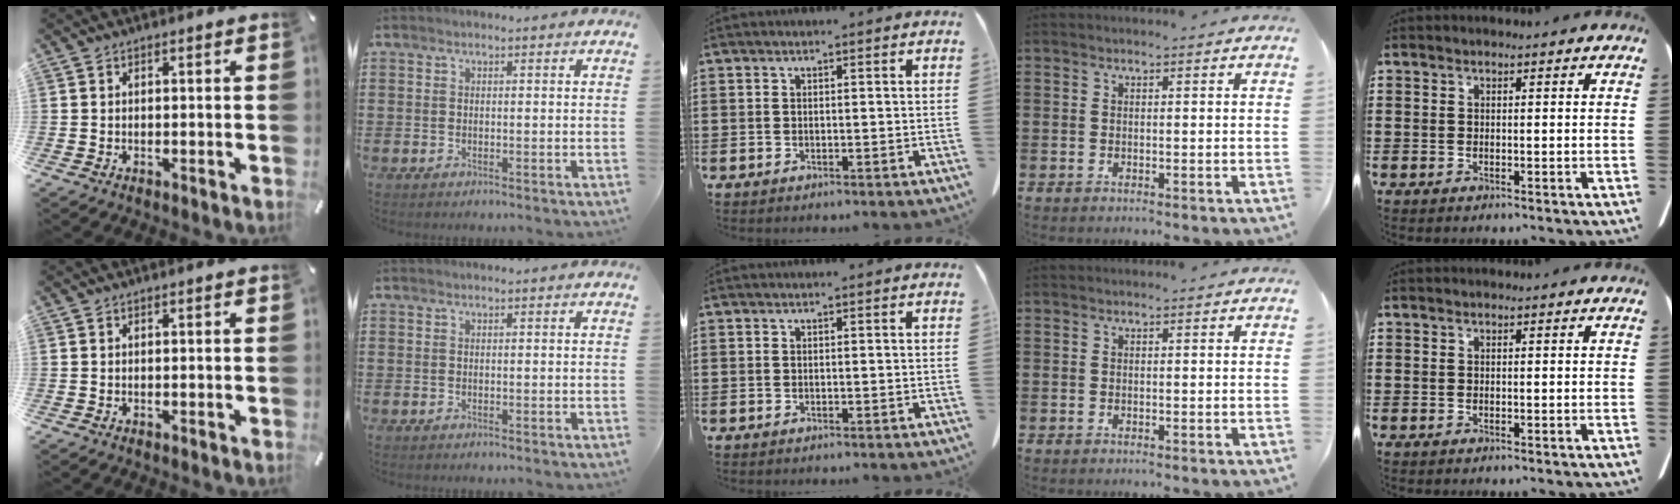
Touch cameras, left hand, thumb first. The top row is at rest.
{}